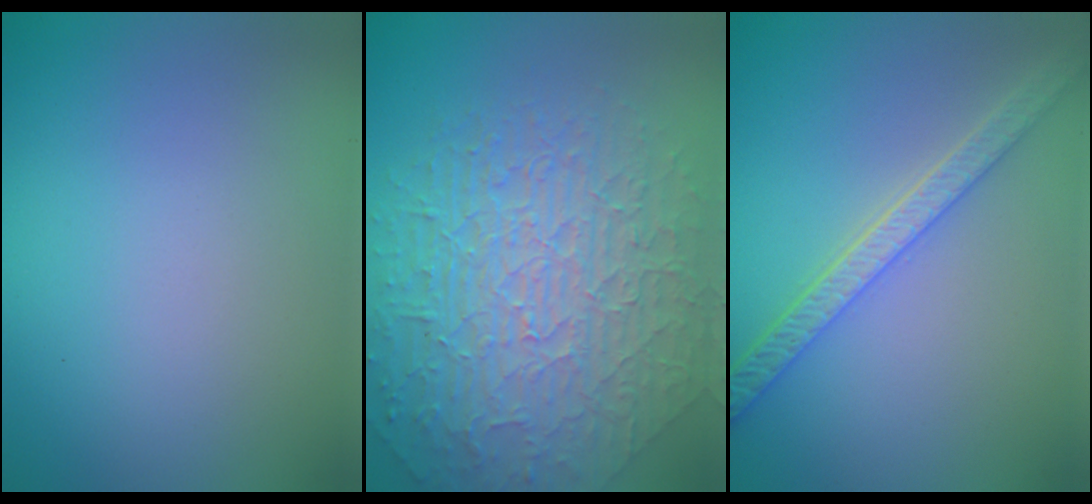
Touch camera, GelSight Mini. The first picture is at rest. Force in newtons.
{"total": 9.9, "press": 6.6, "slide": 7.3}
{"total": 4.2, "press": 3.4, "slide": 2.4}